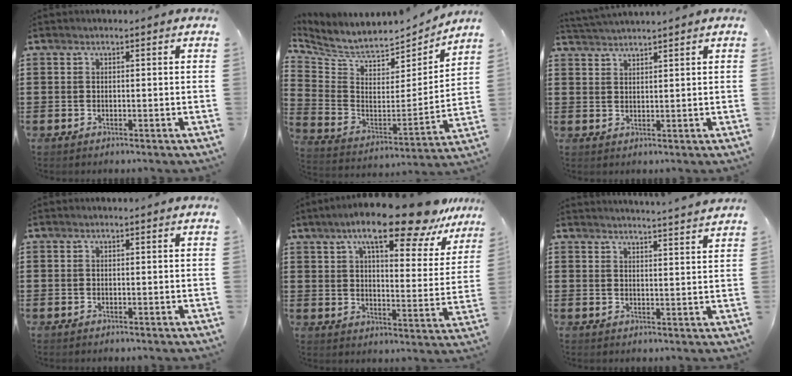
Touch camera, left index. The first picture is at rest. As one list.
[{"total": 6.3, "force": [5.8, 1.6, 1.7], "torque": [-0.069, -0.051, 0.097]}, {"total": 2.1, "force": [2.0, -0.5, -0.1], "torque": [-0.004, -0.004, 0.040]}, {"total": 0.0}, {"total": 15.3, "force": [11.6, 2.6, 9.7], "torque": [-0.173, -0.053, 0.191]}, {"total": 3.4, "force": [3.2, -0.9, 0.2], "torque": [-0.014, -0.021, 0.058]}]